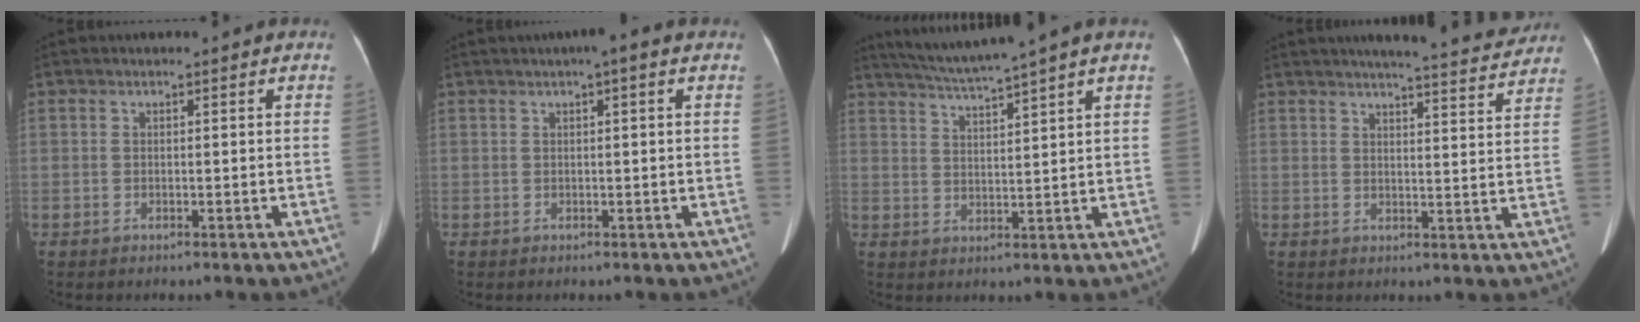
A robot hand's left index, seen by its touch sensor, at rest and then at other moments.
{"total": 2.0, "force": [1.0, 0.2, 1.8], "torque": [-0.030, 0.012, 0.010]}
{"total": 7.5, "force": [6.3, -2.0, 3.6], "torque": [-0.065, 0.003, 0.111]}
{"total": 12.3, "force": [11.3, 0.8, 4.8], "torque": [-0.063, -0.009, 0.127]}